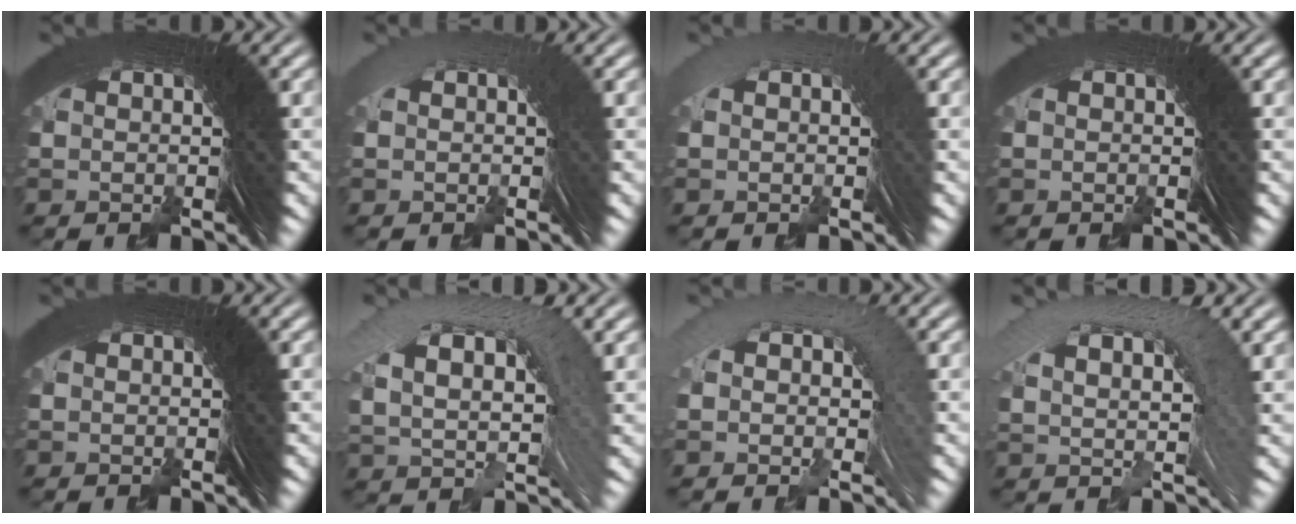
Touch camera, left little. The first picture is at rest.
{"total": 0.6, "force": [-0.3, -0.1, 0.5], "torque": [0.001, 0.014, -0.006]}
{"total": 0.9, "force": [-0.1, 0.1, 0.9], "torque": [-0.002, 0.018, -0.005]}
{"total": 0.7, "force": [-0.5, -0.3, -0.4], "torque": [0.009, 0.005, -0.009]}
{"total": 0.0}
{"total": 7.8, "force": [2.3, 4.1, 6.3], "torque": [-0.087, 0.033, 0.032]}
{"total": 2.2, "force": [0.6, 1.0, 1.9], "torque": [-0.028, 0.029, 0.001]}
{"total": 6.1, "force": [2.5, 2.3, 5.1], "torque": [-0.058, 0.033, 0.035]}